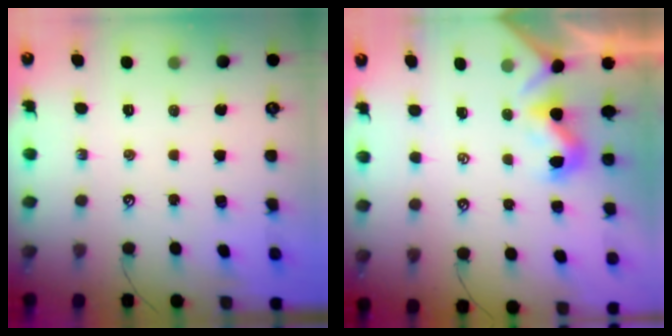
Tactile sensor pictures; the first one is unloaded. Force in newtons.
{"total": 1.5, "press": 1.4, "slide": 0.5}